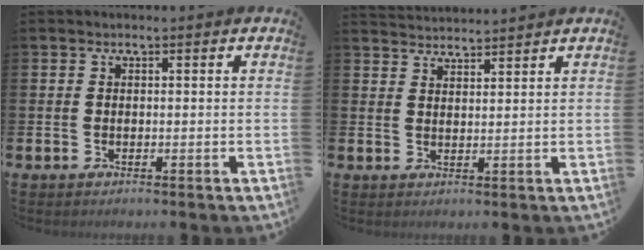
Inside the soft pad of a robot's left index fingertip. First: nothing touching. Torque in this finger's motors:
{"motor_torque": [-0.99, -1.15, -0.40, -0.03]}